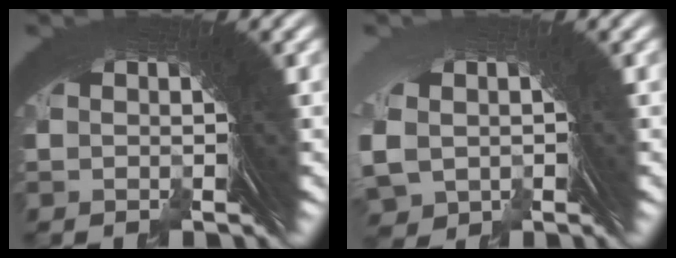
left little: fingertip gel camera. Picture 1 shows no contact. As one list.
[{"total": 2.7, "force": [-1.6, 2.2, 0.0], "torque": [-0.012, -0.017, -0.017]}]